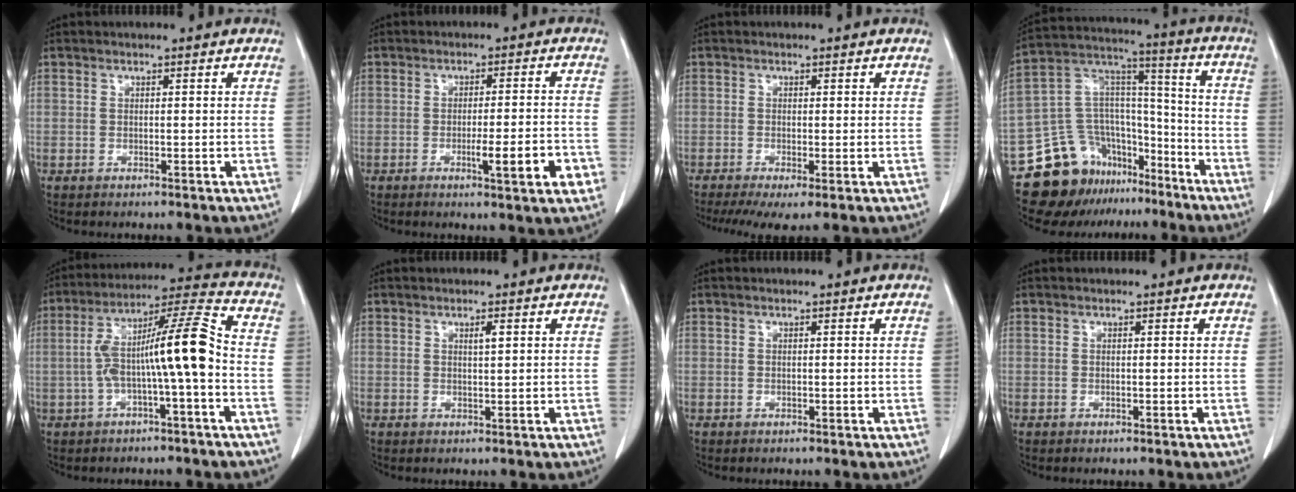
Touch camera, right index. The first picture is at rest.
{"total": 7.7, "force": [-2.8, 0.7, 7.1], "torque": [-0.095, -0.004, -0.035]}
{"total": 4.9, "force": [-2.6, 1.2, 4.0], "torque": [-0.066, -0.014, -0.046]}
{"total": 17.6, "force": [-12.7, 10.7, 5.9], "torque": [-0.095, 0.088, -0.210]}
{"total": 12.3, "force": [-1.7, 0.6, 12.2], "torque": [-0.215, 0.038, -0.031]}
{"total": 1.2, "force": [0.5, 0.1, 1.0], "torque": [-0.020, -0.001, 0.008]}
{"total": 0.0}
{"total": 0.0}